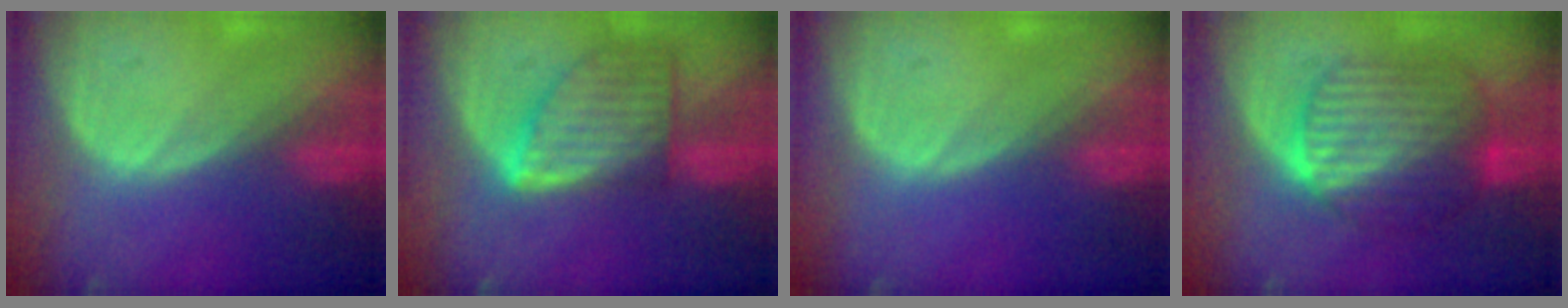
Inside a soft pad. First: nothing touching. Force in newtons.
{"total": 8.2, "press": 7.4, "slide": 3.5}
{"total": 0.0}
{"total": 9.7, "press": 9.7, "slide": 0.6}